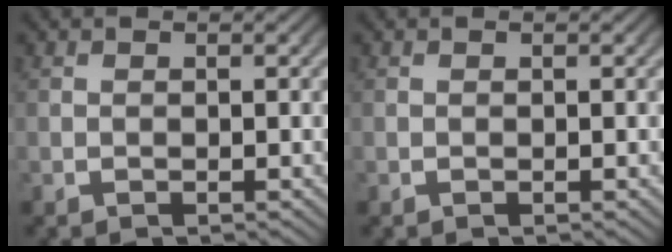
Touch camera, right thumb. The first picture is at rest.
{"total": 0.0}